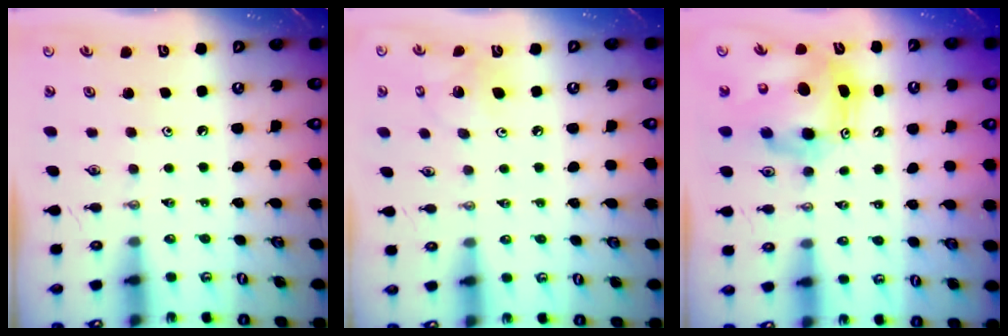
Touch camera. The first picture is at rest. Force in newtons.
{"total": 8.6, "press": 8.4, "slide": 1.5}
{"total": 10.5, "press": 10.4, "slide": 0.9}